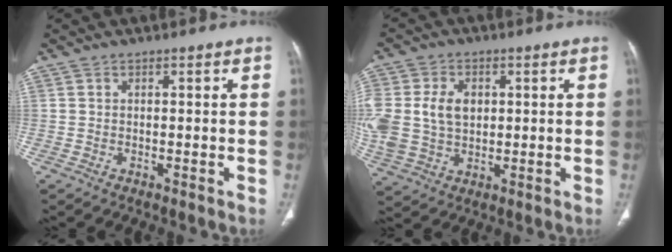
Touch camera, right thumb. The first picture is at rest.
{"total": 17.2, "force": [2.8, 12.8, 11.1], "torque": [-0.257, 0.004, 0.070]}